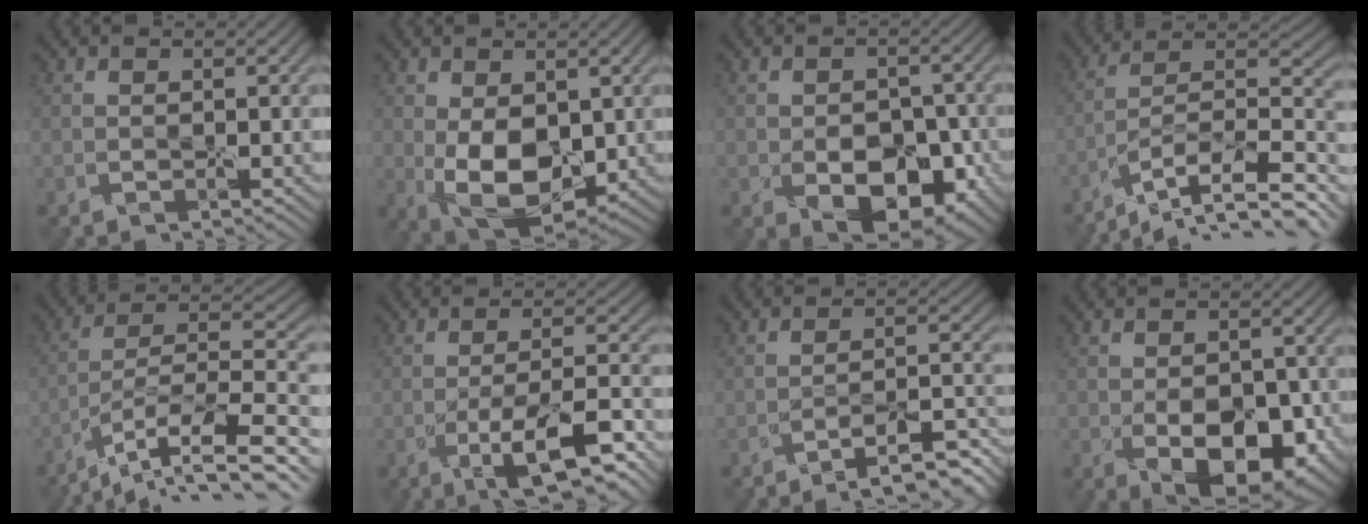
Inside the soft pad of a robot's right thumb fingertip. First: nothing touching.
{"total": 7.6, "force": [-0.6, 4.6, 6.0], "torque": [-0.111, -0.012, -0.003]}
{"total": 8.4, "force": [-3.6, 5.3, 5.5], "torque": [-0.077, -0.011, -0.041]}
{"total": 13.8, "force": [-11.1, 2.5, 7.7], "torque": [-0.133, 0.020, -0.192]}
{"total": 12.9, "force": [-9.7, 2.4, 8.2], "torque": [-0.150, 0.012, -0.175]}
{"total": 8.9, "force": [-5.1, 1.5, 7.1], "torque": [-0.108, 0.011, -0.090]}
{"total": 7.7, "force": [-6.6, 0.2, 3.9], "torque": [-0.040, 0.024, -0.105]}
{"total": 8.9, "force": [-3.4, 5.3, 6.3], "torque": [-0.092, -0.026, -0.030]}